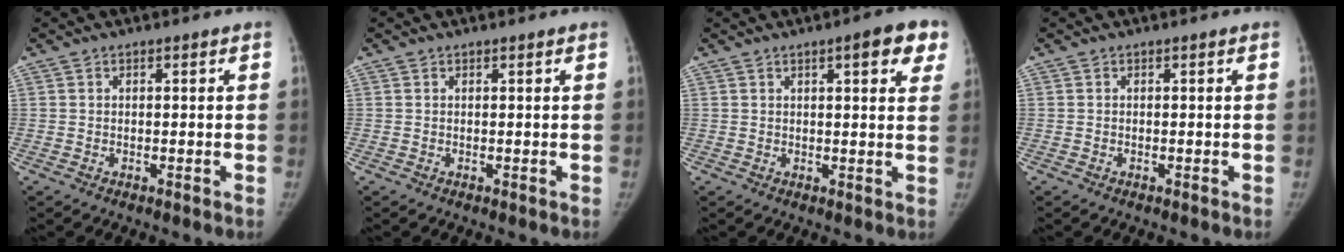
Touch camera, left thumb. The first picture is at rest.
{"total": 0.0}
{"total": 7.7, "force": [3.9, 2.1, 6.2], "torque": [-0.049, -0.010, 0.042]}
{"total": 0.0}